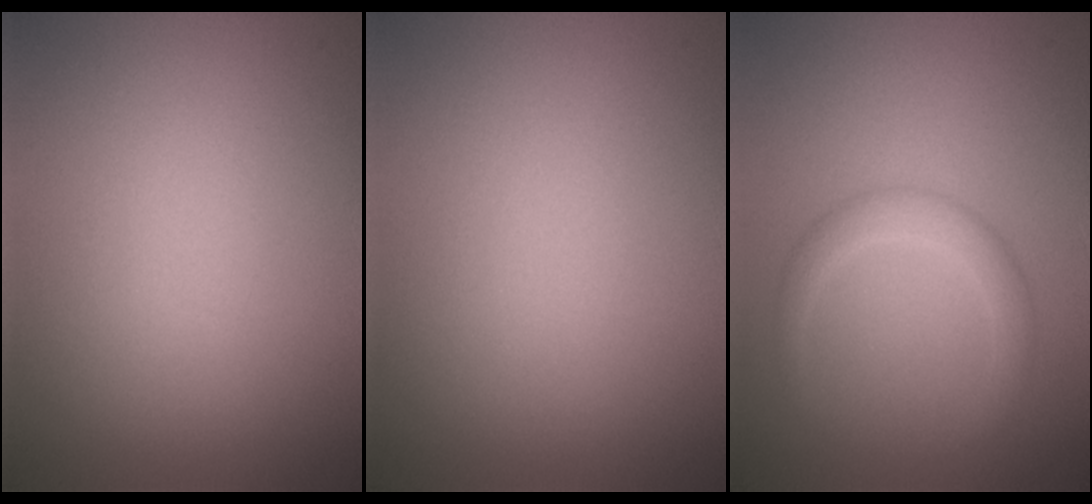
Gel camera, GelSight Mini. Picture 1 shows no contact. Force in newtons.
{"total": 0.0}
{"total": 2.3, "press": 2.2, "slide": 0.1}